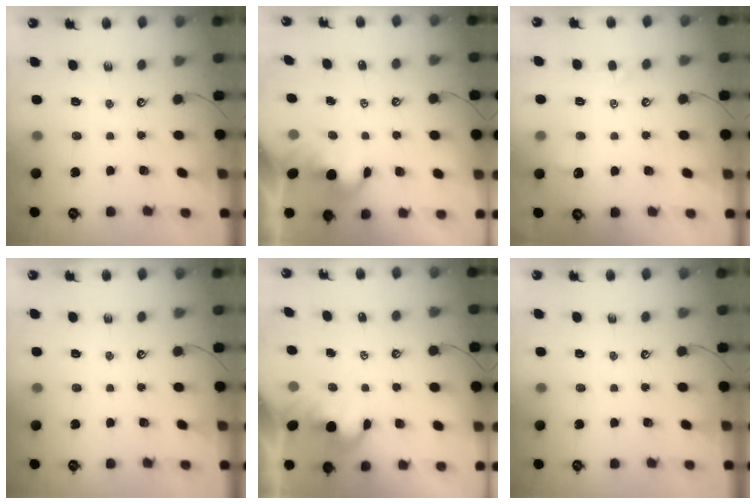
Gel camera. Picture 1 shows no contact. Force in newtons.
{"total": 2.5, "press": 2.5, "slide": 0.2}
{"total": 0.6, "press": 0.2, "slide": 0.6}
{"total": 0.0}
{"total": 2.2, "press": 2.2, "slide": 0.4}
{"total": 0.0}